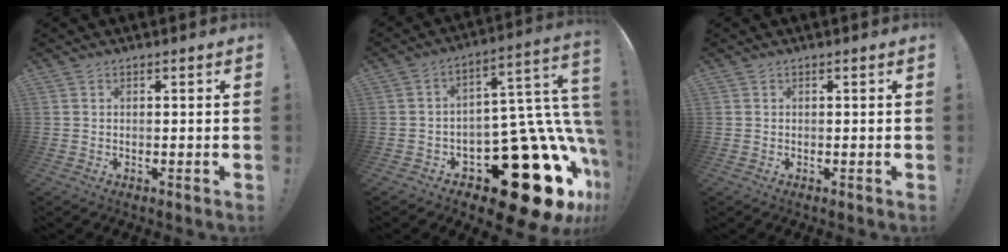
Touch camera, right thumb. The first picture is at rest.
{"total": 29.6, "force": [-12.2, 14.3, 22.9], "torque": [-0.235, 0.047, -0.156]}
{"total": 0.0}